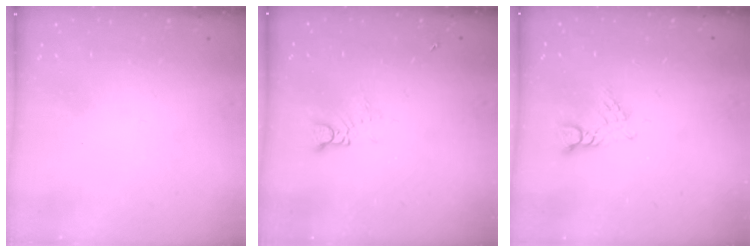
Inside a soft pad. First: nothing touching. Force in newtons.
{"total": 2.7, "press": 2.7, "slide": 0.2}
{"total": 3.0, "press": 3.0, "slide": 0.4}